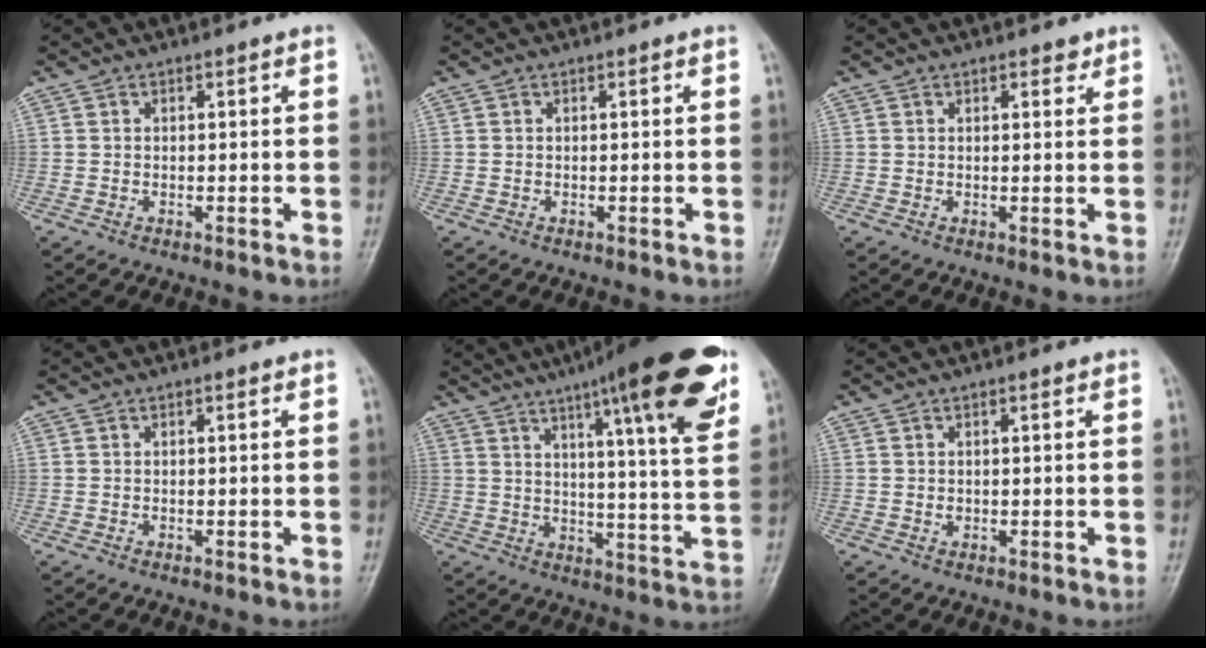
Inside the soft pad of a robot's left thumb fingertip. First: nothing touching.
{"total": 0.0}
{"total": 1.7, "force": [1.2, 0.9, 0.8], "torque": [0.001, -0.005, 0.012]}
{"total": 0.0}
{"total": 23.0, "force": [13.4, 3.4, 18.4], "torque": [-0.248, -0.037, 0.181]}
{"total": 1.0, "force": [0.4, 0.7, 0.6], "torque": [-0.005, -0.001, 0.008]}